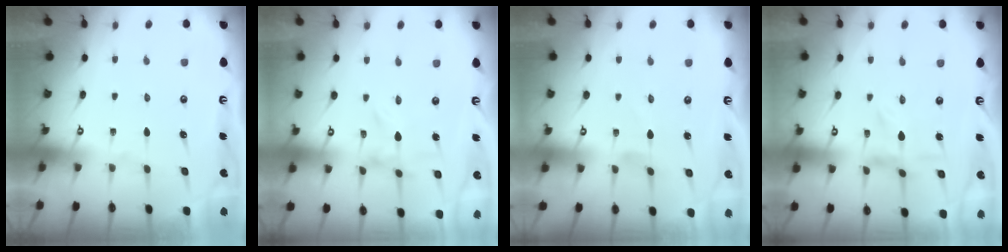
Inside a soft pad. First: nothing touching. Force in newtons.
{"total": 0.0}
{"total": 0.0}
{"total": 1.2, "press": 1.2, "slide": 0.3}